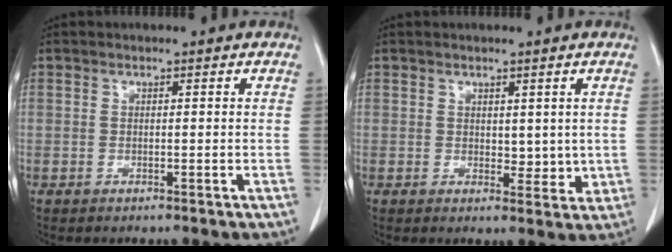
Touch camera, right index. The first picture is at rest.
{"total": 3.0, "force": [0.7, 2.0, 2.1], "torque": [-0.020, -0.009, 0.016]}